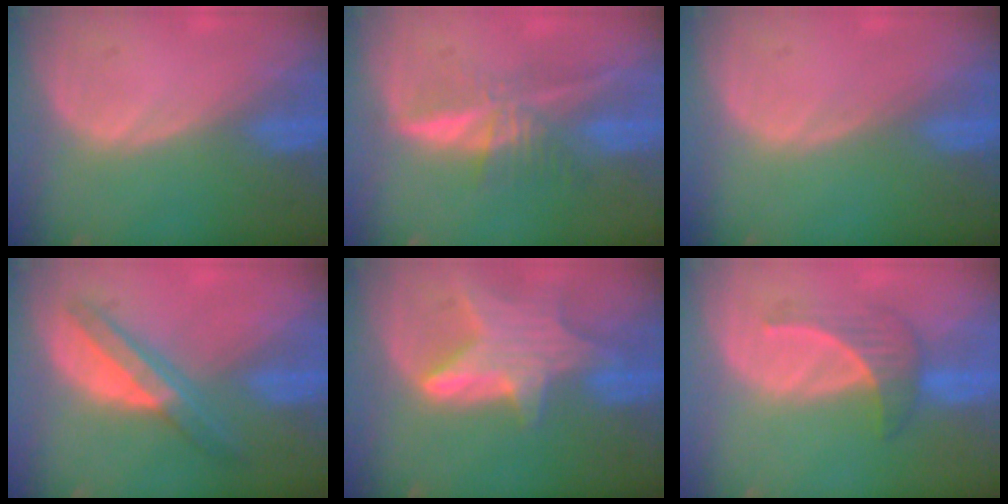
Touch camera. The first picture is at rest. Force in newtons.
{"total": 6.2, "press": 5.5, "slide": 2.9}
{"total": 0.0}
{"total": 6.8, "press": 5.8, "slide": 3.5}
{"total": 7.5, "press": 7.0, "slide": 2.9}
{"total": 4.1, "press": 4.0, "slide": 0.8}